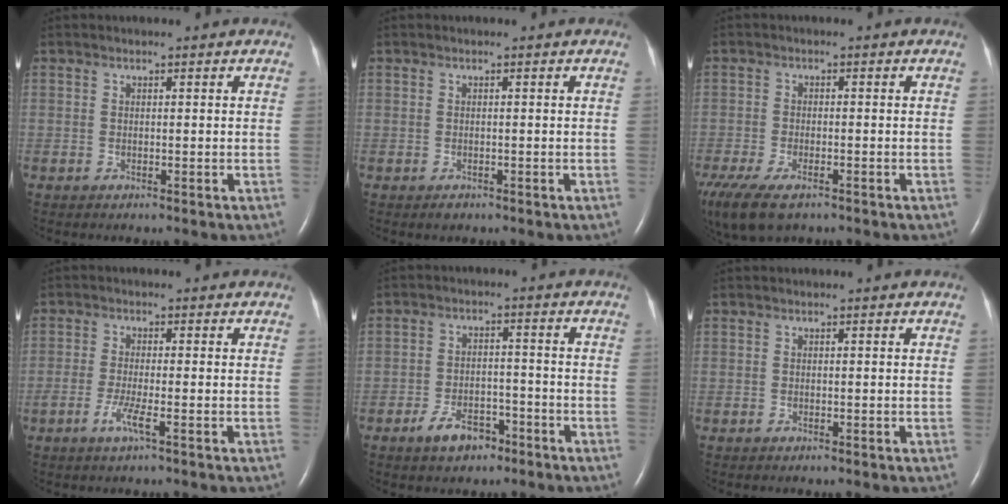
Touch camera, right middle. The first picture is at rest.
{"total": 0.8, "force": [-0.5, 0.5, 0.3], "torque": [-0.006, -0.001, -0.005]}
{"total": 12.2, "force": [-8.1, 5.3, 7.5], "torque": [-0.175, -0.024, -0.129]}
{"total": 3.2, "force": [-1.6, 0.1, 2.8], "torque": [-0.062, -0.006, -0.034]}
{"total": 5.6, "force": [-3.7, 3.0, 2.9], "torque": [-0.058, 0.005, -0.056]}
{"total": 0.0}